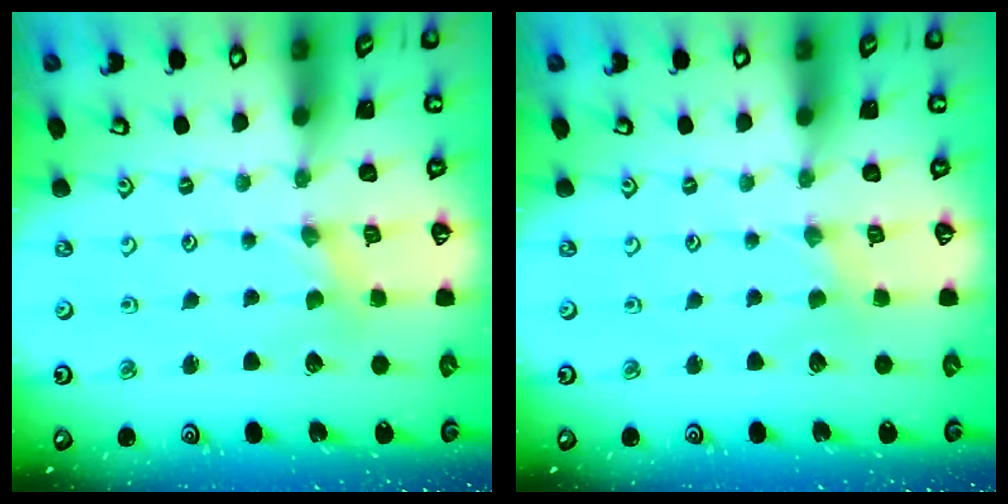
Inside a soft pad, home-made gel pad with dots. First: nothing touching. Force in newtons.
{"total": 0.6, "press": 0.6, "slide": 0.2}